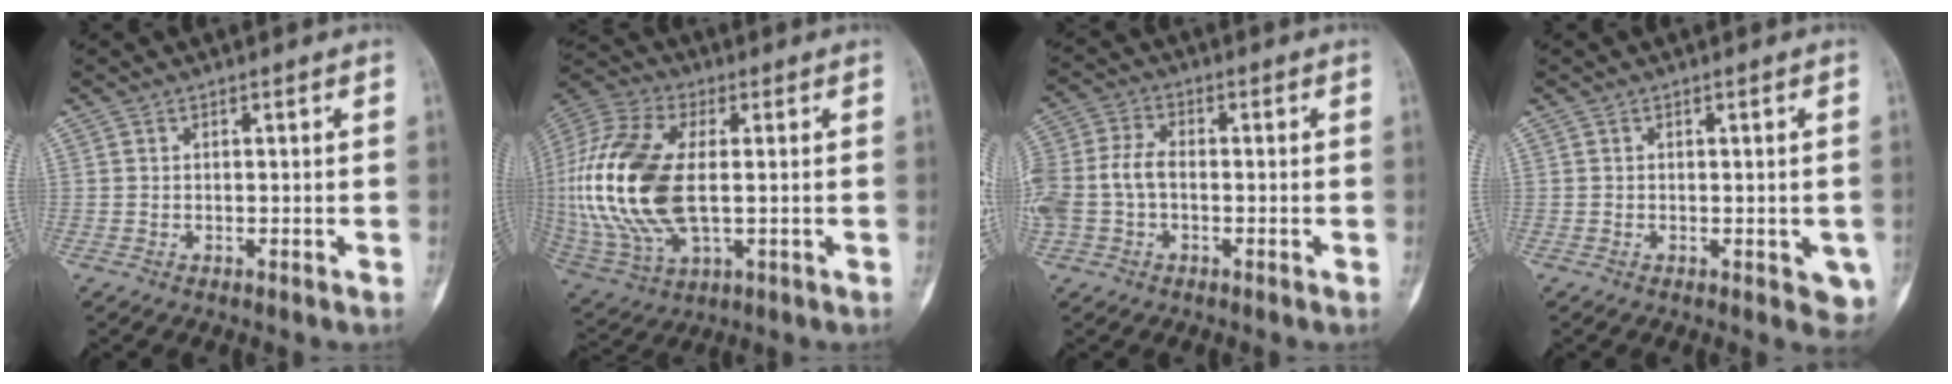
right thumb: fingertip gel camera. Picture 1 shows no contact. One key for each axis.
{"total": 22.9, "fx": 0.4, "fy": 12.1, "fz": 19.5, "tx": -0.438, "ty": -0.007, "tz": 0.013}
{"total": 9.2, "fx": -1.2, "fy": 6.0, "fz": 6.8, "tx": -0.164, "ty": 0.024, "tz": -0.026}
{"total": 3.6, "fx": -1.0, "fy": 1.9, "fz": 2.9, "tx": -0.007, "ty": -0.002, "tz": -0.010}